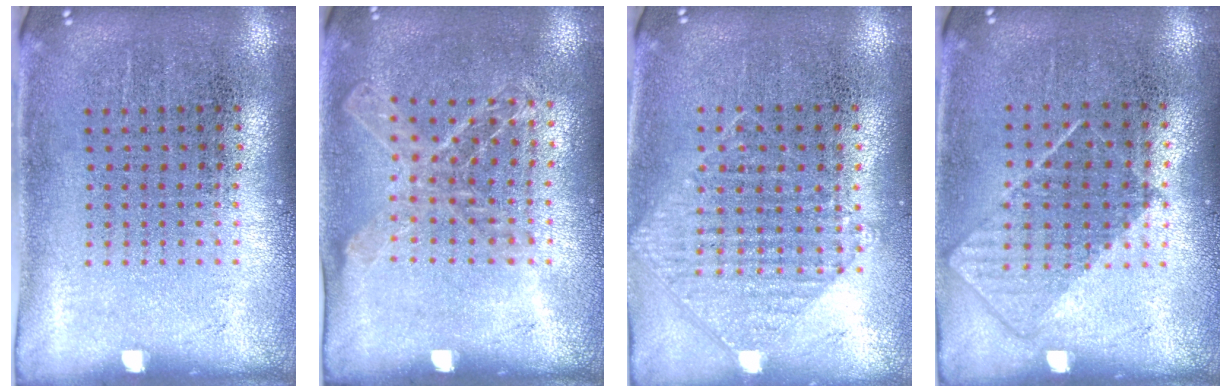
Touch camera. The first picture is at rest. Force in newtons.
{"total": 1.1, "press": 1.1, "slide": 0.1}
{"total": 0.9, "press": 0.8, "slide": 0.3}
{"total": 0.8, "press": 0.7, "slide": 0.4}